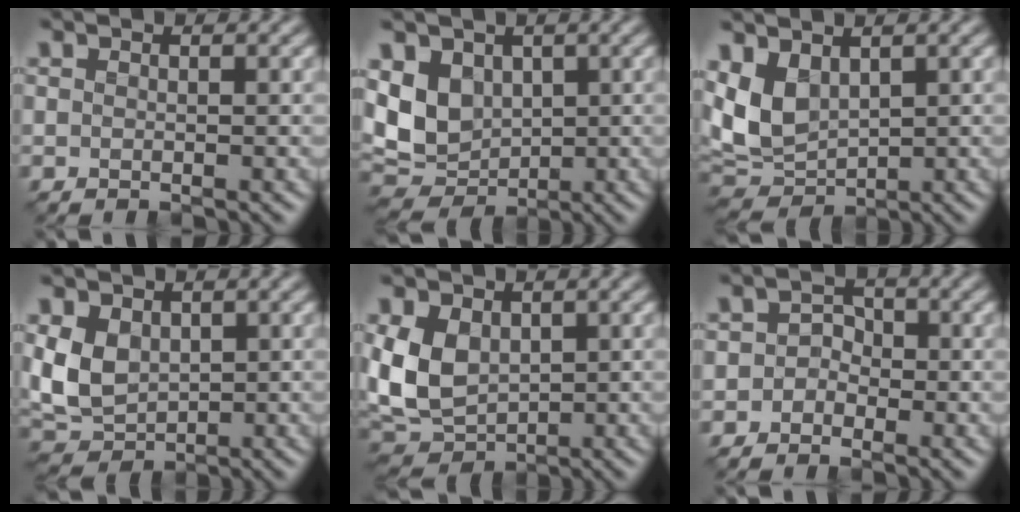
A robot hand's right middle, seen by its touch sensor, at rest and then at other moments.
{"total": 6.8, "force": [0.8, 5.4, 4.0], "torque": [-0.091, -0.011, 0.011]}
{"total": 6.1, "force": [1.4, 4.0, 4.4], "torque": [-0.106, -0.005, 0.024]}
{"total": 4.9, "force": [0.3, 3.7, 3.2], "torque": [-0.072, -0.006, 0.005]}
{"total": 6.3, "force": [0.5, 4.7, 4.3], "torque": [-0.102, -0.007, 0.003]}
{"total": 1.8, "force": [-0.9, 1.5, 0.4], "torque": [0.007, 0.002, -0.025]}